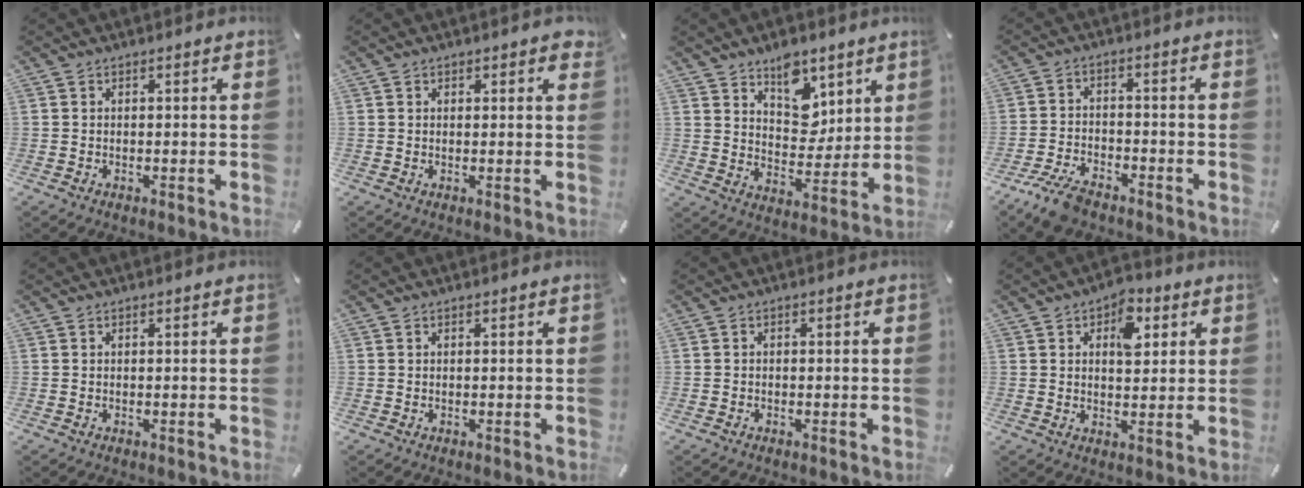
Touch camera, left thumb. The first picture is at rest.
{"total": 1.4, "force": [0.7, 0.7, 1.0], "torque": [-0.005, -0.003, 0.008]}
{"total": 11.0, "force": [6.6, 7.7, 4.3], "torque": [-0.043, -0.049, 0.120]}
{"total": 7.0, "force": [-5.3, 2.7, 3.5], "torque": [-0.082, 0.018, -0.102]}
{"total": 0.0}
{"total": 0.0}
{"total": 0.7, "force": [-0.6, 0.3, 0.4], "torque": [-0.008, -0.002, -0.011]}
{"total": 7.9, "force": [3.0, 5.0, 5.3], "torque": [-0.048, -0.011, 0.042]}